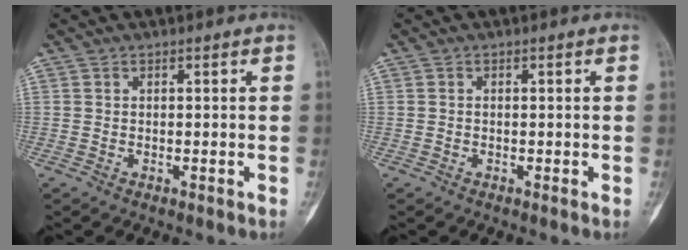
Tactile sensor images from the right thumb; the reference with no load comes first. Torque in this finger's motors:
{"motor_torque": [-0.22, -0.01, -0.16, 0.04, -0.06]}